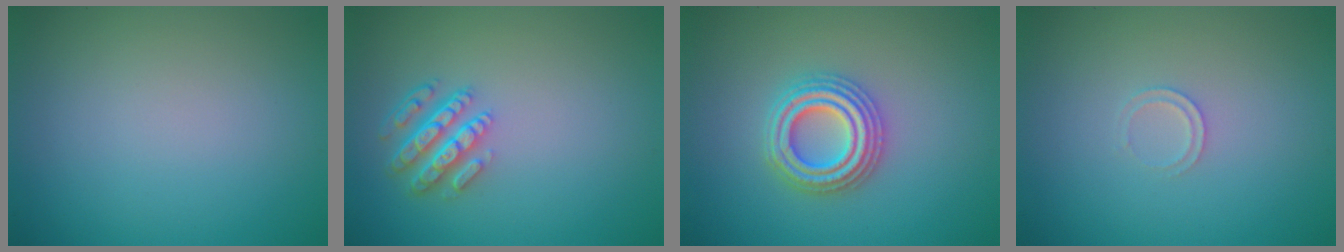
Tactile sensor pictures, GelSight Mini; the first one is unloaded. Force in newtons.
{"total": 4.3, "press": 3.3, "slide": 2.7}
{"total": 4.4, "press": 4.4, "slide": 0.7}
{"total": 0.9, "press": 0.9, "slide": 0.1}